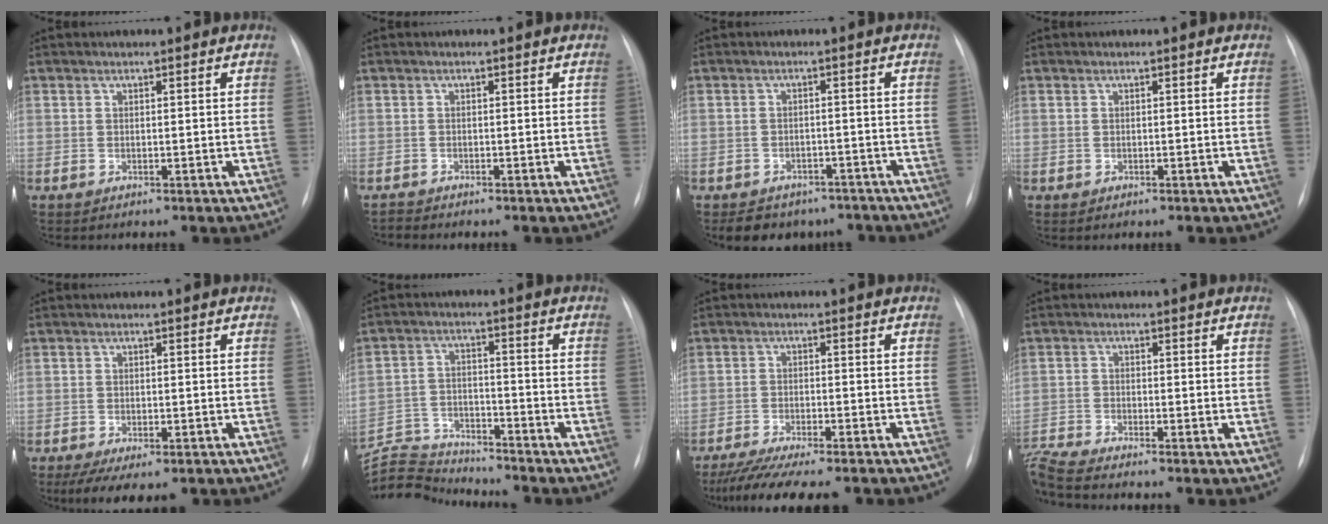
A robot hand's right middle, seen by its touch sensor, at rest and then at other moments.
{"total": 0.8, "force": [-0.7, -0.3, -0.2], "torque": [0.000, -0.007, -0.014]}
{"total": 8.8, "force": [-7.1, 4.8, 1.7], "torque": [-0.019, 0.010, -0.084]}
{"total": 0.0}
{"total": 7.0, "force": [-4.6, 2.5, 4.6], "torque": [-0.066, -0.014, -0.068]}
{"total": 9.3, "force": [-9.2, -0.5, -0.5], "torque": [-0.004, 0.009, -0.169]}
{"total": 12.4, "force": [-10.7, 1.3, 6.2], "torque": [-0.095, -0.019, -0.160]}
{"total": 6.5, "force": [-6.1, -1.4, 1.8], "torque": [-0.053, -0.011, -0.118]}